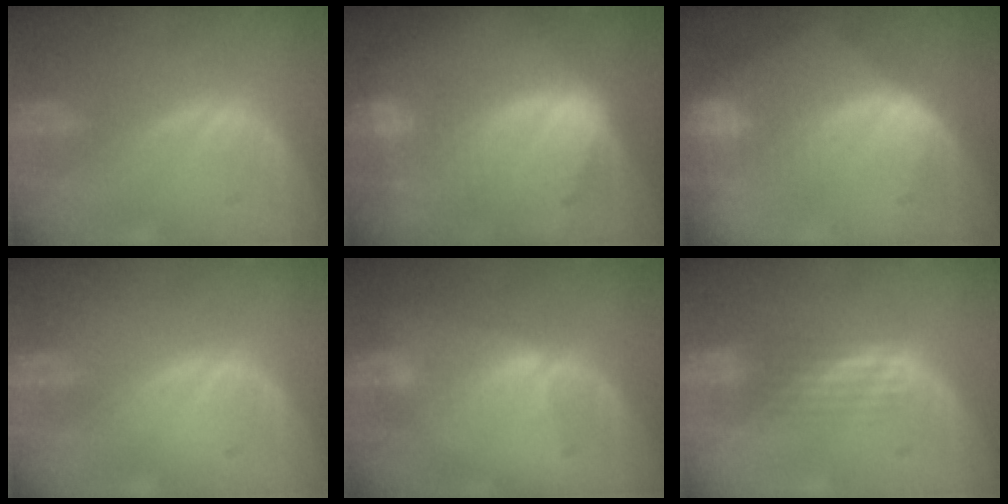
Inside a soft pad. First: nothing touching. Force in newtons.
{"total": 9.1, "press": 8.0, "slide": 4.3}
{"total": 8.5, "press": 7.2, "slide": 4.5}
{"total": 0.0}
{"total": 2.4, "press": 2.4, "slide": 0.2}
{"total": 2.8, "press": 2.5, "slide": 1.3}